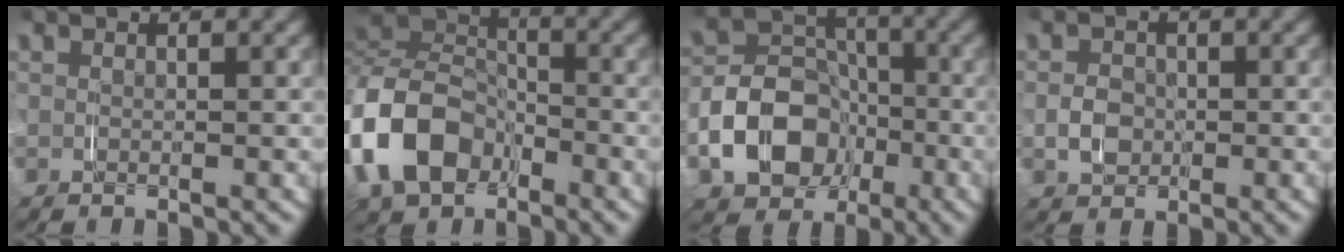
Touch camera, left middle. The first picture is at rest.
{"total": 10.9, "force": [-3.0, 8.8, 5.8], "torque": [-0.159, -0.019, -0.054]}
{"total": 8.9, "force": [-3.3, 7.4, 3.7], "torque": [-0.063, -0.023, -0.057]}
{"total": 2.2, "force": [-0.6, 1.8, 1.0], "torque": [-0.024, -0.005, -0.007]}